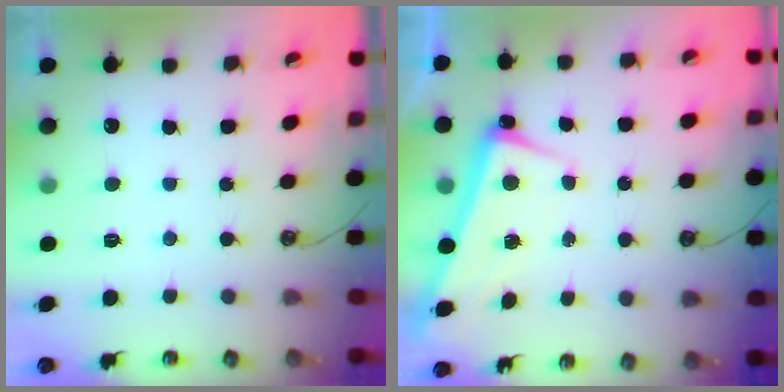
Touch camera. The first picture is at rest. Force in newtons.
{"total": 2.5, "press": 2.5, "slide": 0.7}